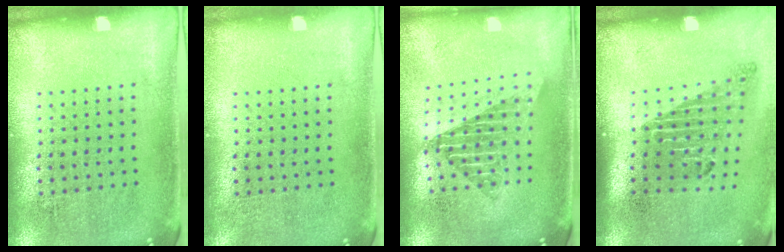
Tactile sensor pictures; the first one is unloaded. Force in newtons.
{"total": 0.0}
{"total": 1.7, "press": 1.3, "slide": 1.0}
{"total": 1.8, "press": 1.3, "slide": 1.3}